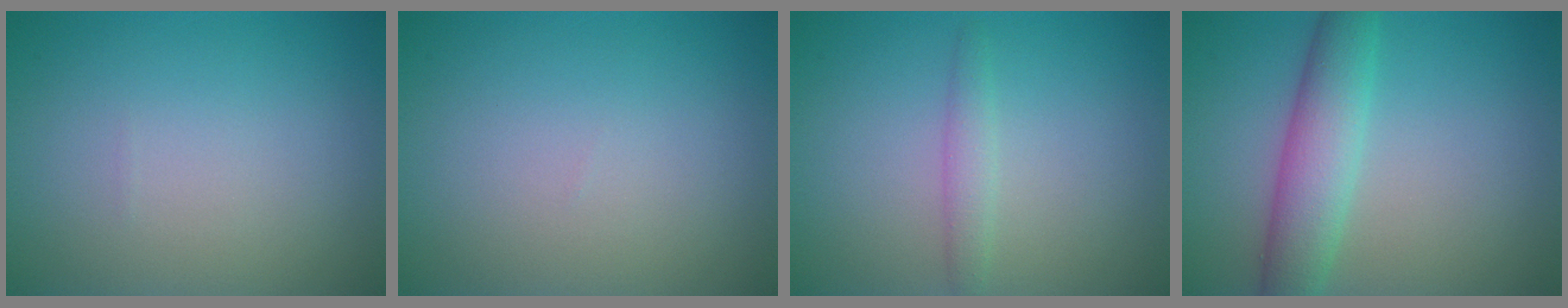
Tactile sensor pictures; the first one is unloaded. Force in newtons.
{"total": 0.0}
{"total": 1.5, "press": 1.5, "slide": 0.1}
{"total": 4.8, "press": 4.8, "slide": 0.2}